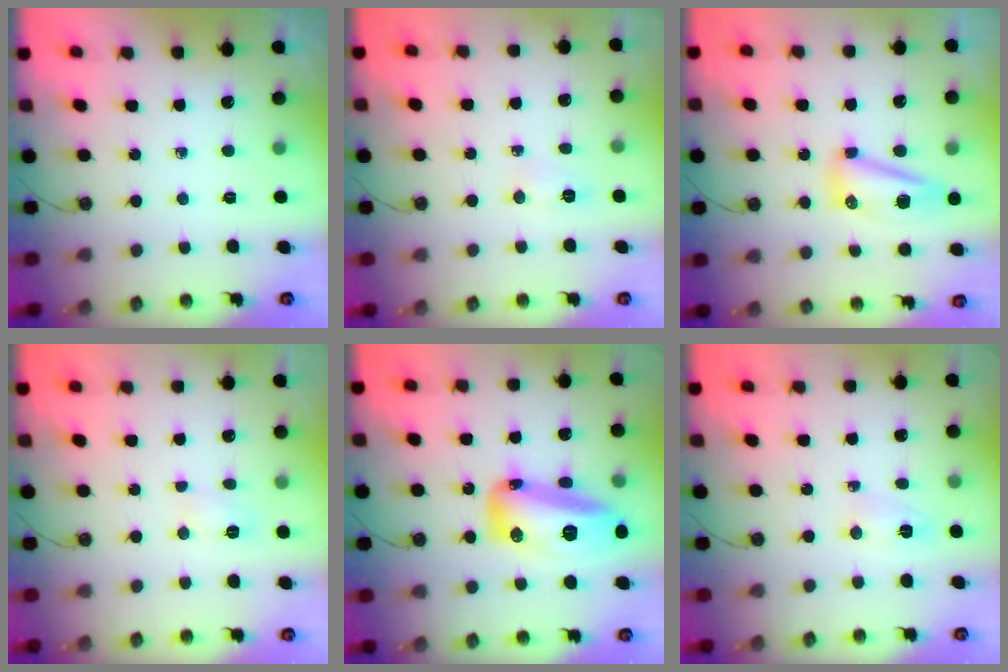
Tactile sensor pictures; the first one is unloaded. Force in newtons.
{"total": 4.8, "press": 4.7, "slide": 0.7}
{"total": 11.2, "press": 11.2, "slide": 1.0}
{"total": 3.7, "press": 3.7, "slide": 0.5}
{"total": 32.3, "press": 23.8, "slide": 21.9}
{"total": 3.6, "press": 3.3, "slide": 1.4}